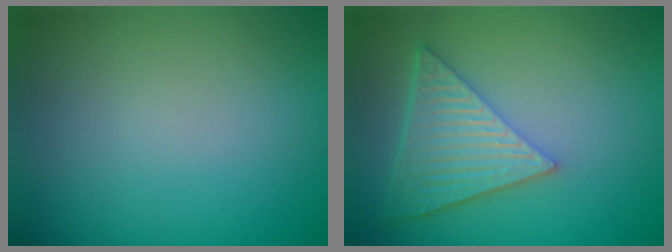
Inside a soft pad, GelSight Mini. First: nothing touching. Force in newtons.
{"total": 6.1, "press": 4.5, "slide": 4.0}